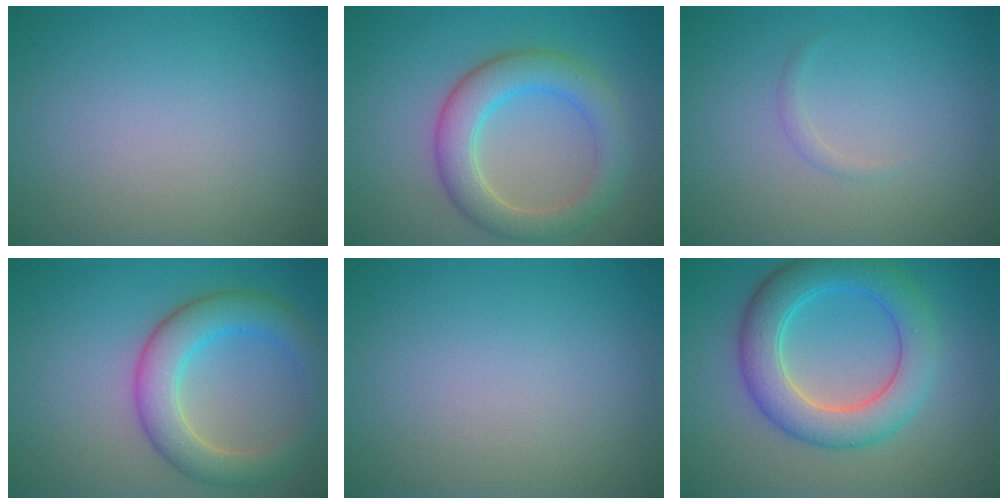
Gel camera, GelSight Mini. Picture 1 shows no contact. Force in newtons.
{"total": 5.2, "press": 5.2, "slide": 0.3}
{"total": 0.6, "press": 0.6, "slide": 0.0}
{"total": 5.6, "press": 5.6, "slide": 0.3}
{"total": 0.0}
{"total": 6.5, "press": 6.5, "slide": 0.1}